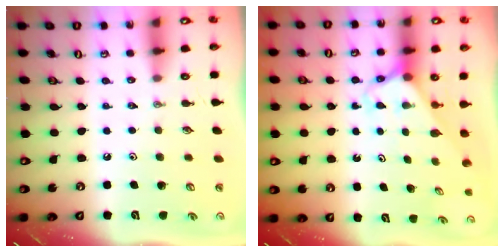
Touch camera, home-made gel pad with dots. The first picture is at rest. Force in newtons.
{"total": 2.5, "press": 2.5, "slide": 0.2}